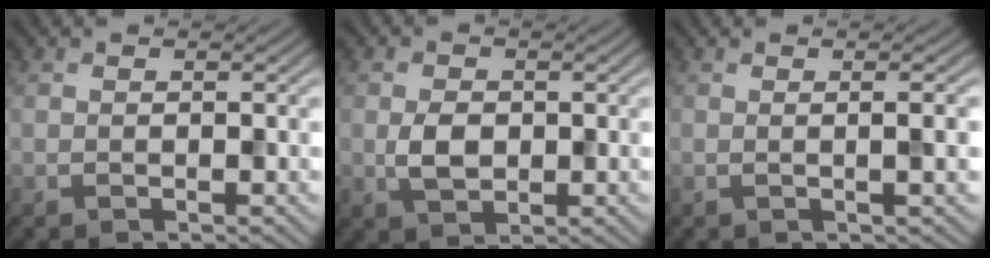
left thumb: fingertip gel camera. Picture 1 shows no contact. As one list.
[{"total": 3.3, "force": [-0.2, 2.4, 2.3], "torque": [-0.053, -0.004, -0.005]}, {"total": 2.6, "force": [0.1, 0.5, 2.6], "torque": [-0.034, 0.009, -0.003]}]